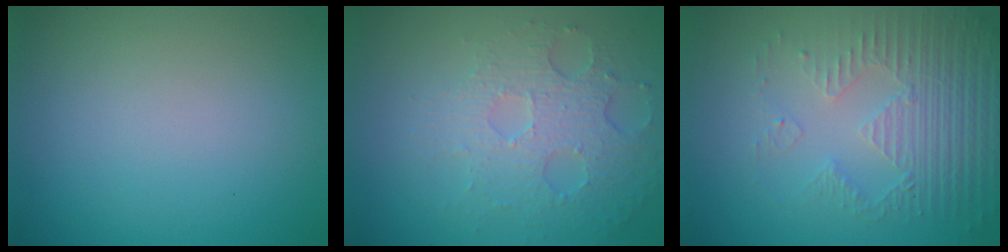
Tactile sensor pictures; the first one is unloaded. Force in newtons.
{"total": 5.0, "press": 3.5, "slide": 3.7}
{"total": 5.3, "press": 3.5, "slide": 4.1}